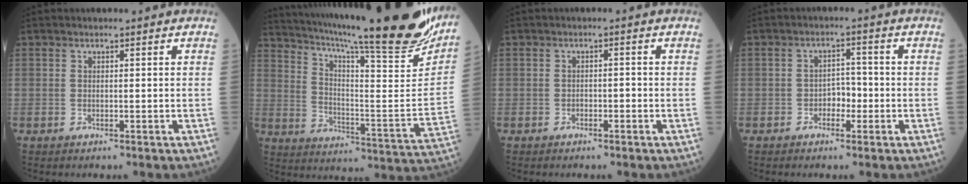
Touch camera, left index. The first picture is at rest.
{"total": 31.6, "force": [26.1, 1.8, 17.7], "torque": [-0.288, -0.088, 0.352]}
{"total": 0.9, "force": [-0.7, 0.3, 0.5], "torque": [-0.004, -0.001, -0.014]}
{"total": 2.9, "force": [-1.3, 1.8, 2.0], "torque": [-0.022, 0.006, -0.027]}